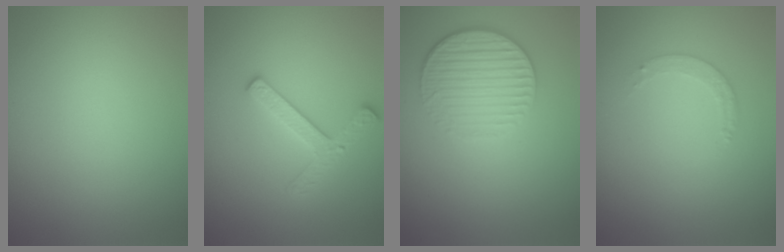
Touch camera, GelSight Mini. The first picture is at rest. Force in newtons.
{"total": 2.7, "press": 2.6, "slide": 0.7}
{"total": 3.6, "press": 2.6, "slide": 2.5}
{"total": 0.8, "press": 0.6, "slide": 0.6}